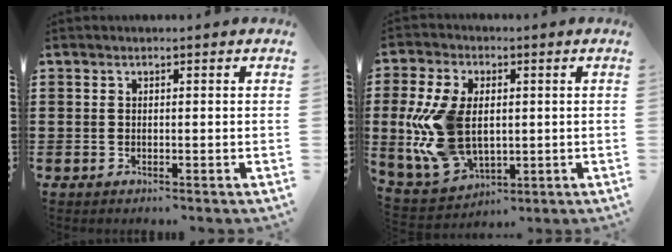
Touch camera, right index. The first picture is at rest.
{"total": 13.1, "force": [0.3, 8.2, 10.2], "torque": [-0.246, -0.002, 0.009]}